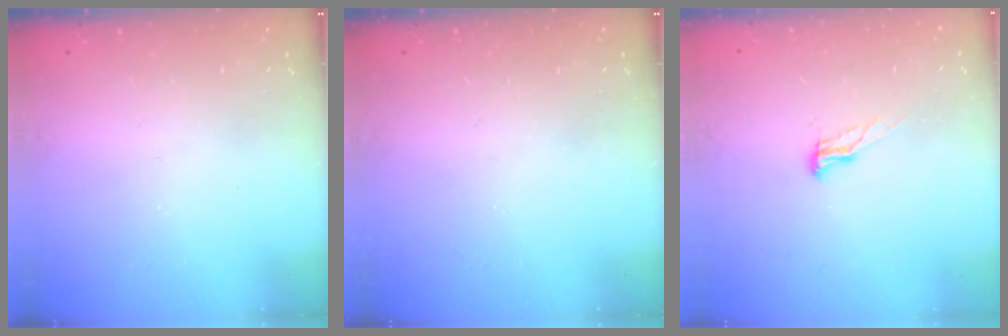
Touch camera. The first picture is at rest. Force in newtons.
{"total": 0.0}
{"total": 6.9, "press": 6.9, "slide": 0.9}